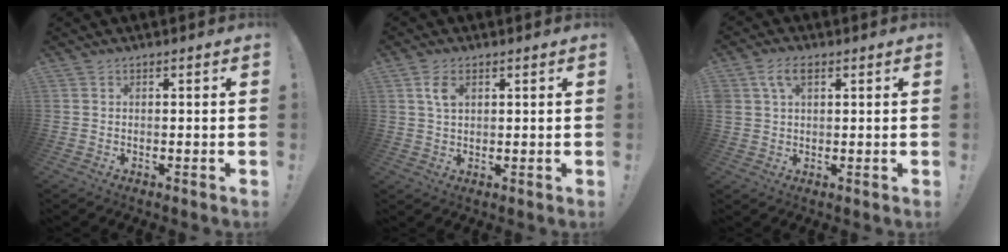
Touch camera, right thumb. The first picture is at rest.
{"total": 4.6, "force": [1.9, 2.6, 3.3], "torque": [-0.056, -0.002, 0.034]}
{"total": 5.8, "force": [2.6, 3.4, 4.0], "torque": [-0.071, 0.003, 0.049]}